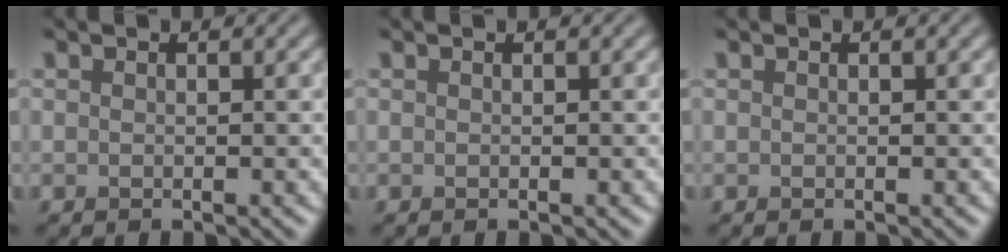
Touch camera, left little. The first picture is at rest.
{"total": 0.0}
{"total": 0.0}